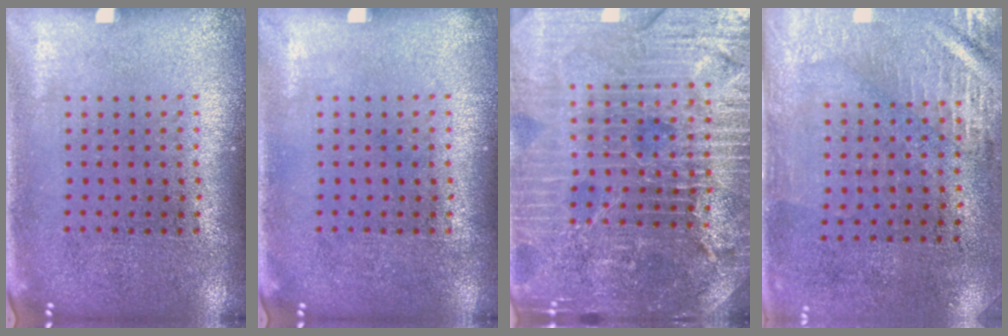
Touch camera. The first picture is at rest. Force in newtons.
{"total": 0.0}
{"total": 5.2, "press": 4.8, "slide": 2.1}
{"total": 2.9, "press": 2.5, "slide": 1.5}